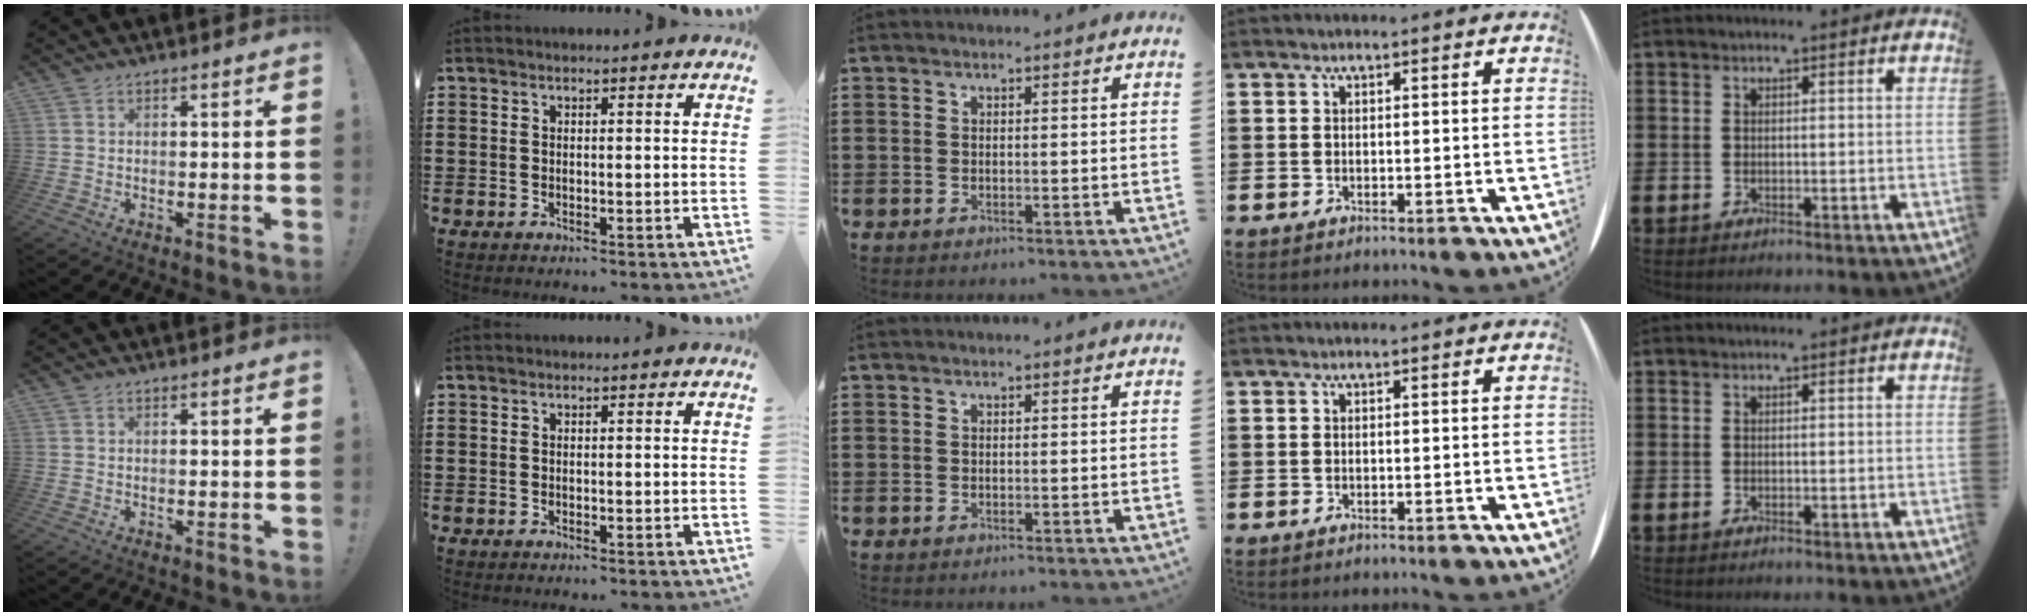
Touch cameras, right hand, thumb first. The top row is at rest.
{}